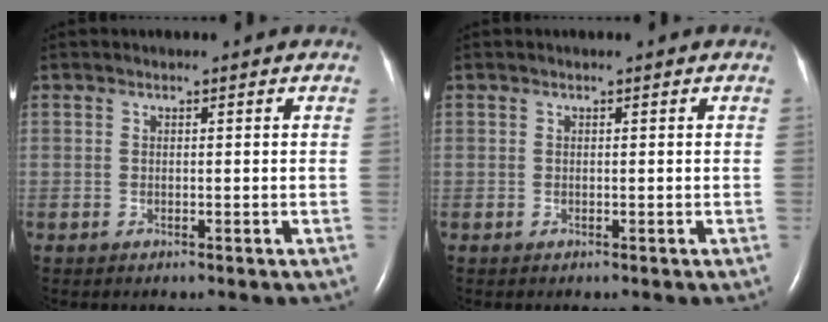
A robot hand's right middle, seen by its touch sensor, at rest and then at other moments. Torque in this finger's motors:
{"motor_torque": [0.03, -0.07, 0.00, 0.00]}